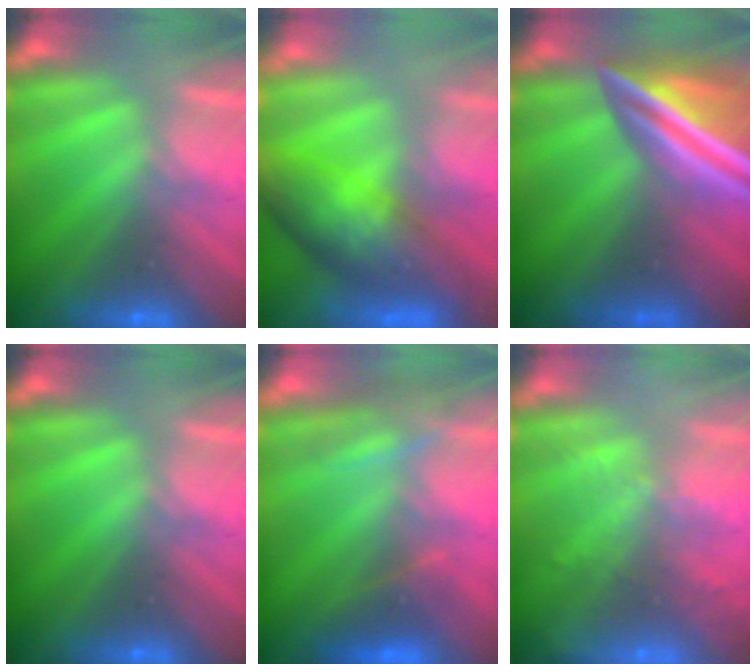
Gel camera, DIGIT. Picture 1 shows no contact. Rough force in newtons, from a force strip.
{"total": 9.4}
{"total": 7.2}
{"total": 0.0}
{"total": 3.6}
{"total": 5.8}